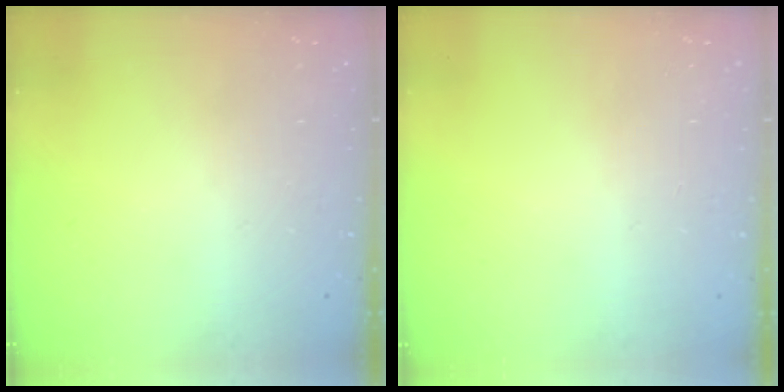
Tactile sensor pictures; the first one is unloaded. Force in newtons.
{"total": 0.6, "press": 0.6, "slide": 0.2}